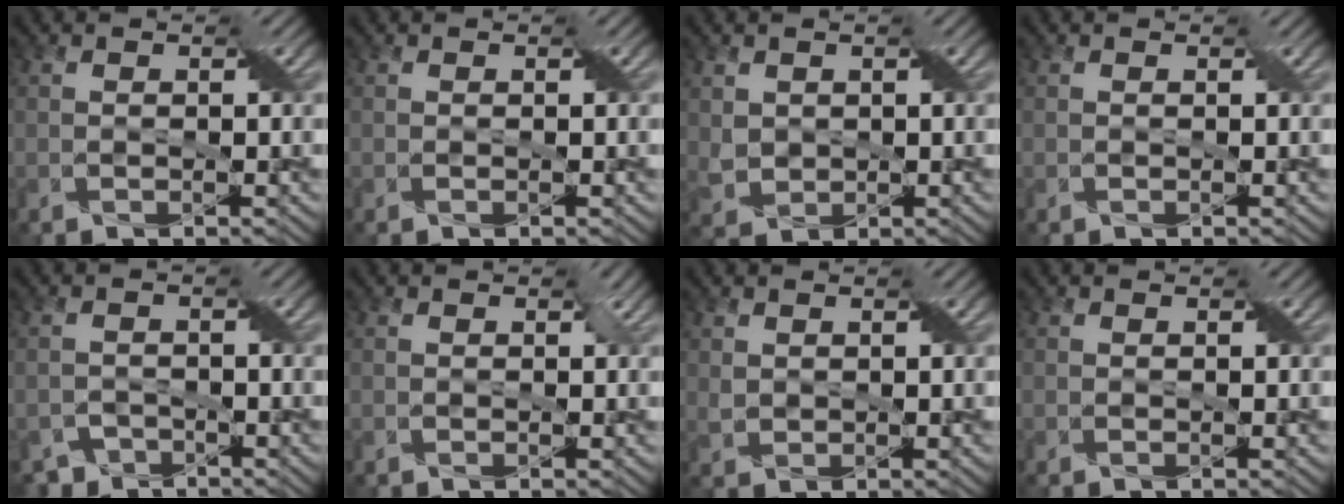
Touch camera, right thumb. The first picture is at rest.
{"total": 0.0}
{"total": 2.4, "force": [1.1, 2.0, 0.8], "torque": [-0.034, -0.005, 0.023]}
{"total": 0.0}
{"total": 2.9, "force": [-2.5, 1.3, 0.3], "torque": [-0.002, -0.003, -0.046]}
{"total": 0.5, "force": [0.1, 0.5, 0.1], "torque": [-0.006, -0.003, 0.000]}
{"total": 1.3, "force": [0.8, 0.9, 0.4], "torque": [-0.017, 0.000, 0.020]}
{"total": 0.0}